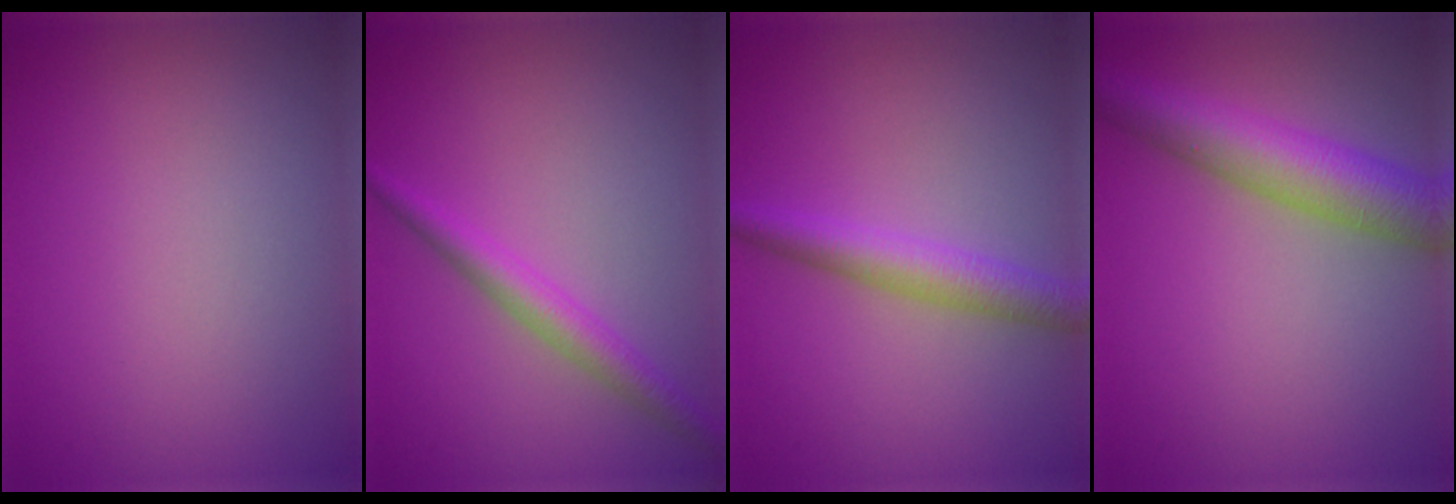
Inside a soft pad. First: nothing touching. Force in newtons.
{"total": 2.8, "press": 2.8, "slide": 0.1}
{"total": 3.5, "press": 3.5, "slide": 0.1}
{"total": 6.7, "press": 6.7, "slide": 0.2}